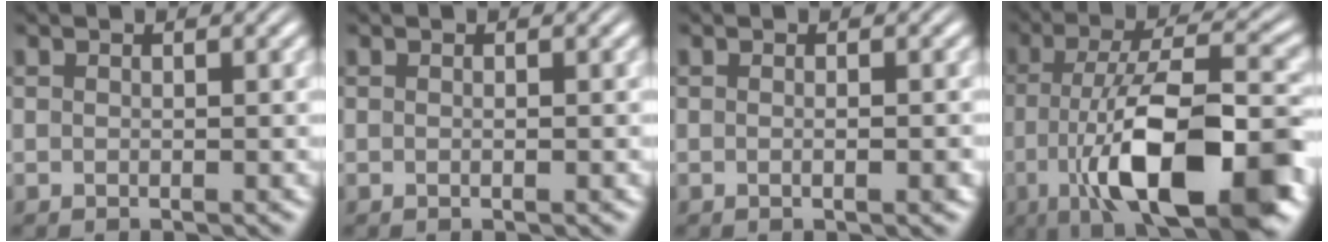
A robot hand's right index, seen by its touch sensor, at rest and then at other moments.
{"total": 0.0}
{"total": 0.9, "force": [-0.4, 0.0, 0.8], "torque": [-0.011, 0.003, -0.011]}
{"total": 13.6, "force": [-4.5, 4.7, 12.0], "torque": [-0.196, -0.020, -0.058]}